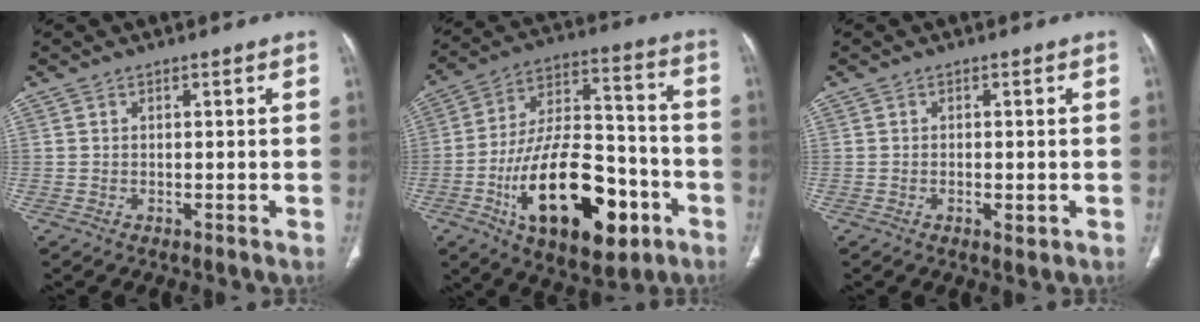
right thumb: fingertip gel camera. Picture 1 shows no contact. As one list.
[{"total": 25.4, "force": [-9.9, 12.3, 19.9], "torque": [-0.322, 0.047, -0.150]}, {"total": 1.8, "force": [-0.6, 0.8, 1.5], "torque": [-0.026, -0.001, -0.007]}]